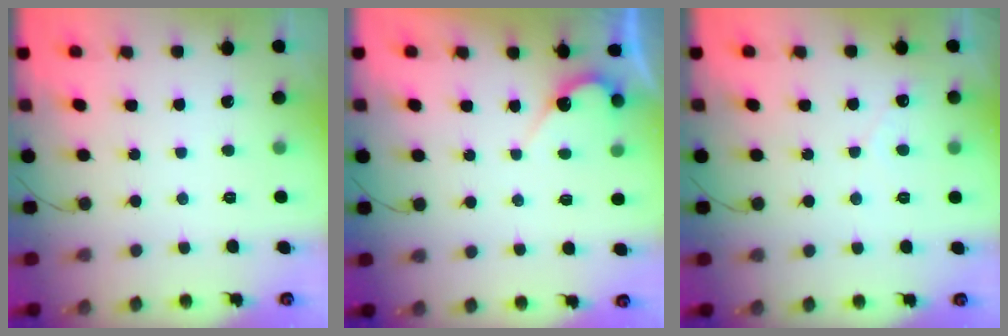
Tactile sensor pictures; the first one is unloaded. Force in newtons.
{"total": 4.5, "press": 4.5, "slide": 0.3}
{"total": 1.6, "press": 1.6, "slide": 0.1}